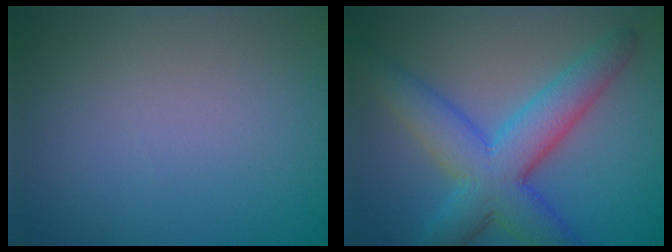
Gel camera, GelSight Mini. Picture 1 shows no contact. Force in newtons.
{"total": 7.9, "press": 7.9, "slide": 0.1}